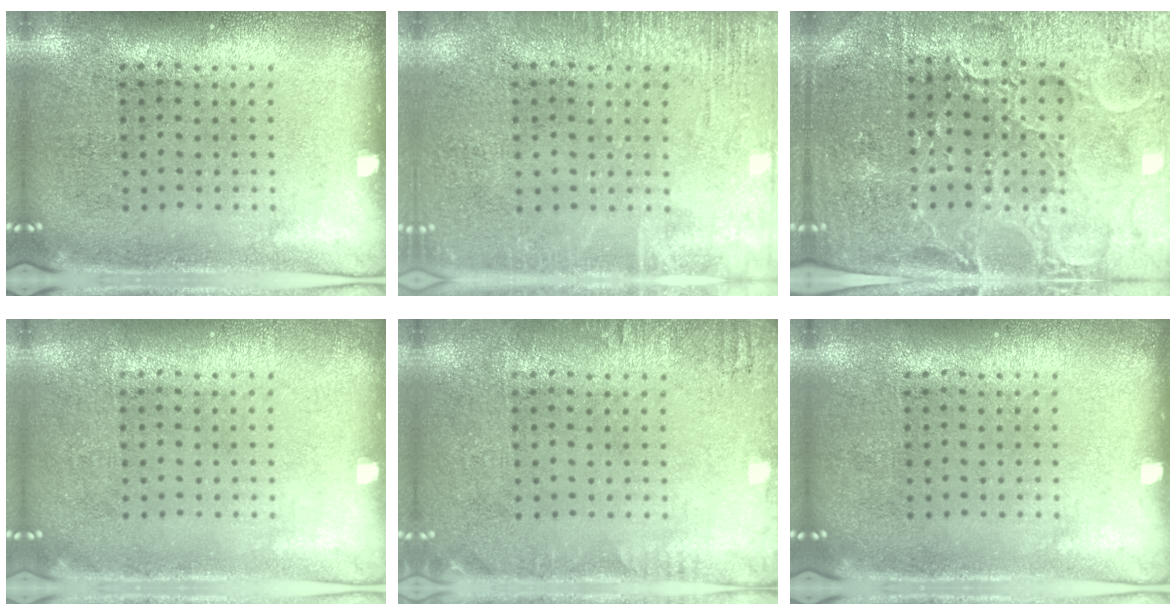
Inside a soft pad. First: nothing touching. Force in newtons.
{"total": 2.4, "press": 2.4, "slide": 0.3}
{"total": 4.2, "press": 4.1, "slide": 1.1}
{"total": 0.0}
{"total": 1.5, "press": 1.5, "slide": 0.2}
{"total": 0.0}